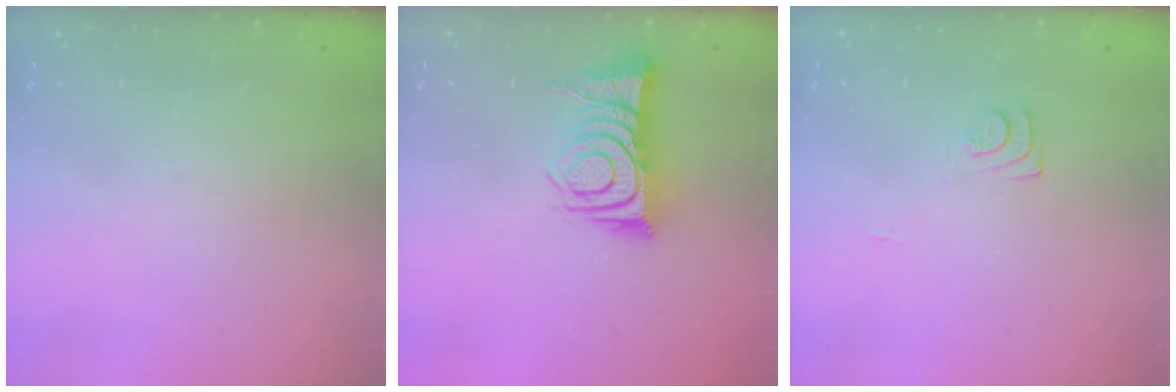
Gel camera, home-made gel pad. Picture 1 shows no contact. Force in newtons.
{"total": 11.9, "press": 11.9, "slide": 0.6}
{"total": 7.0, "press": 7.0, "slide": 0.6}